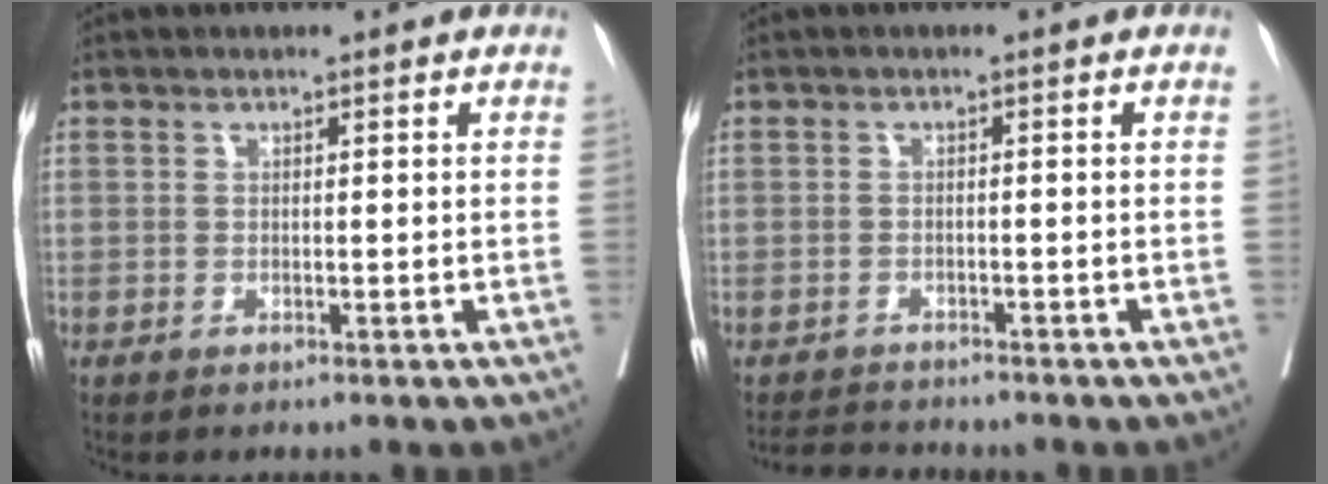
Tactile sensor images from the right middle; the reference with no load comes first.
{"total": 3.4, "force": [-3.3, 0.4, -0.1], "torque": [0.004, -0.013, -0.055]}